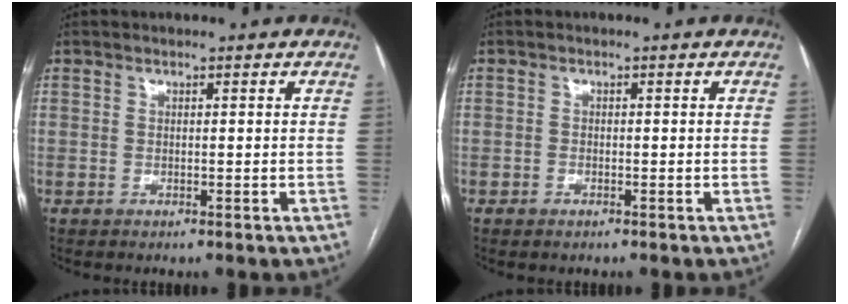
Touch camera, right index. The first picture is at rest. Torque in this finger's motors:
{"motor_torque": [0.03, 0.08, -0.03, -0.01]}